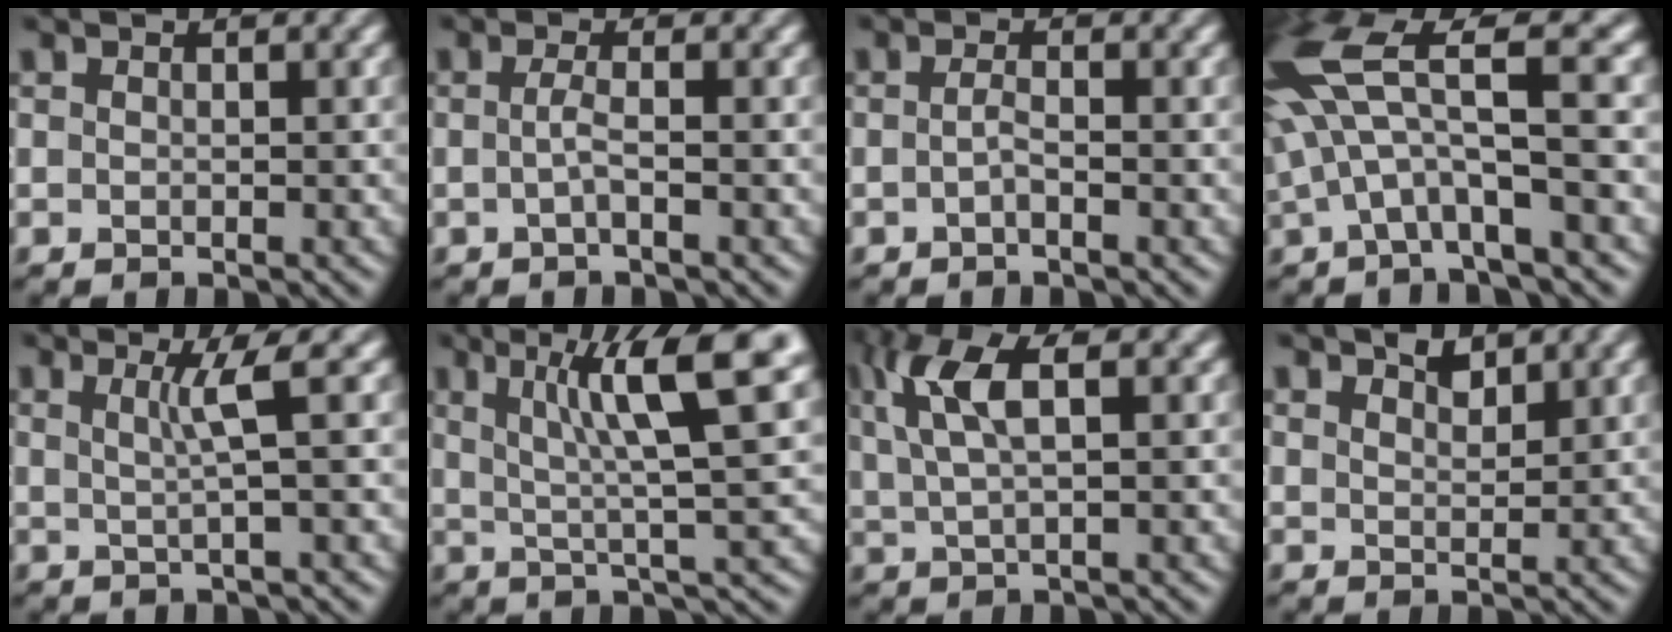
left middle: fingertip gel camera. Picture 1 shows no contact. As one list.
[{"total": 1.2, "force": [-0.2, 0.1, 1.2], "torque": [-0.025, 0.004, -0.006]}, {"total": 0.8, "force": [-0.4, 0.1, 0.7], "torque": [-0.015, 0.004, -0.009]}, {"total": 8.2, "force": [2.3, 2.6, 7.5], "torque": [-0.160, 0.014, 0.036]}, {"total": 2.4, "force": [0.9, 0.2, 2.2], "torque": [-0.040, 0.008, 0.015]}, {"total": 9.3, "force": [4.1, 1.6, 8.1], "torque": [-0.116, 0.021, 0.066]}, {"total": 5.2, "force": [2.3, 1.6, 4.4], "torque": [-0.095, 0.014, 0.049]}, {"total": 1.8, "force": [1.7, 0.3, 0.4], "torque": [-0.007, 0.005, 0.033]}]